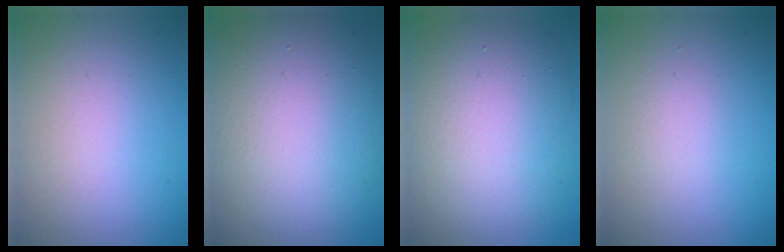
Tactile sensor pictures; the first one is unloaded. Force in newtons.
{"total": 15.0, "press": 15.0, "slide": 0.7}
{"total": 11.5, "press": 11.4, "slide": 0.8}
{"total": 1.2, "press": 1.2, "slide": 0.1}